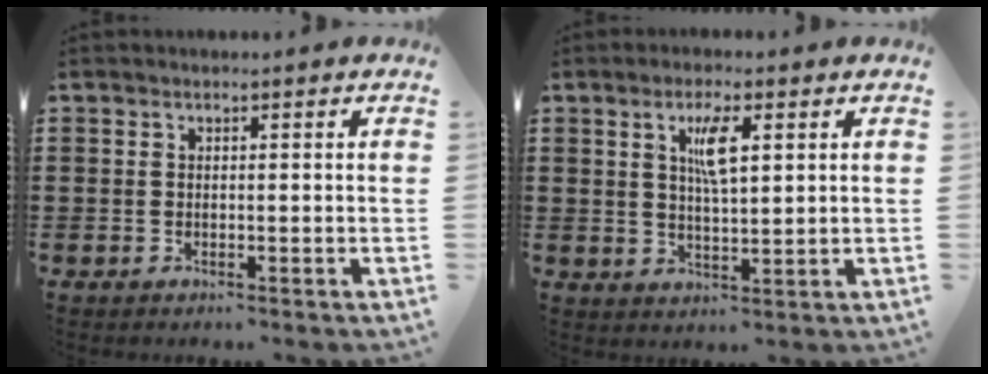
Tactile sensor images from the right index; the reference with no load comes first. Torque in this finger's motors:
{"motor_torque": [0.68, 0.50, 0.19, 0.08]}